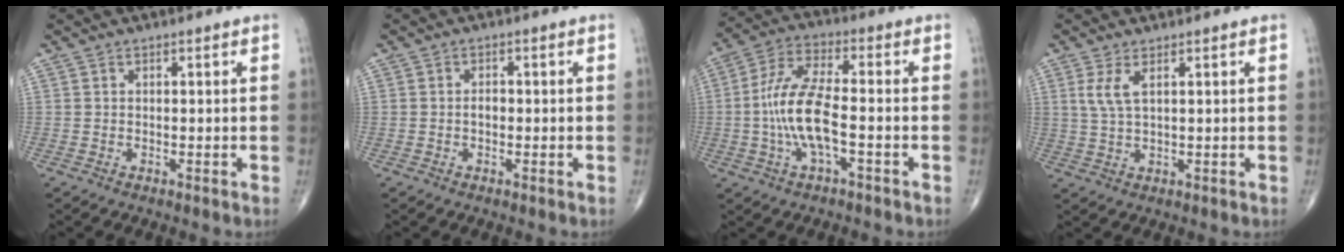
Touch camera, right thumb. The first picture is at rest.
{"total": 1.5, "force": [-0.3, 1.0, 1.0], "torque": [-0.012, 0.003, -0.007]}
{"total": 11.6, "force": [-2.2, 3.9, 10.7], "torque": [-0.233, 0.031, -0.044]}
{"total": 3.9, "force": [1.6, 1.4, 3.3], "torque": [-0.077, -0.004, 0.040]}